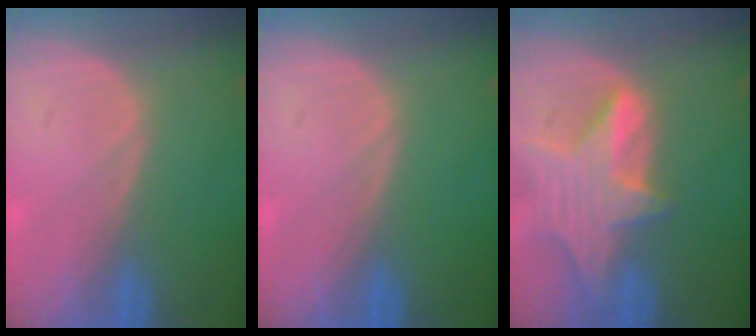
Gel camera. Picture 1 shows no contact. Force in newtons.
{"total": 0.0}
{"total": 8.5, "press": 7.6, "slide": 3.9}